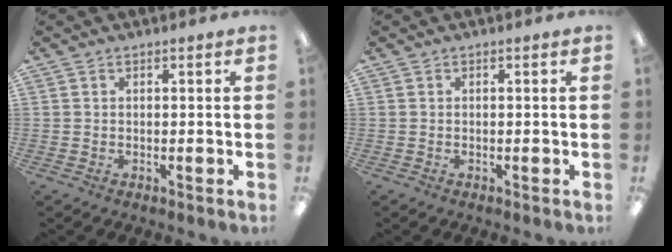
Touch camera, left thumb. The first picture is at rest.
{"total": 0.0}